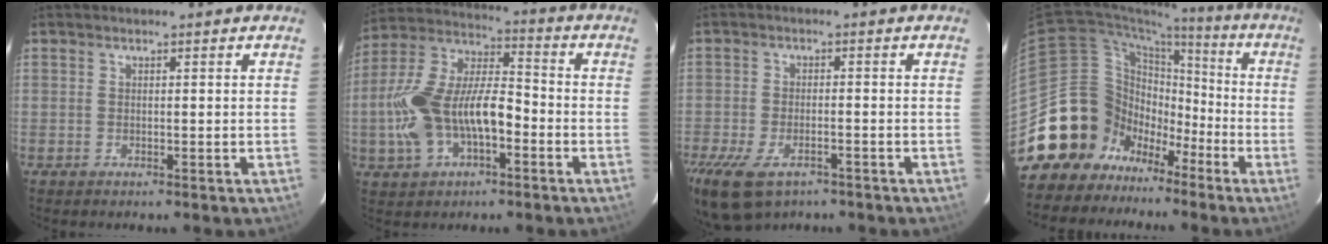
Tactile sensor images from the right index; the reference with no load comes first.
{"total": 15.9, "force": [-4.2, 5.4, 14.3], "torque": [-0.299, 0.002, -0.081]}
{"total": 12.3, "force": [-8.0, 6.0, 7.2], "torque": [-0.185, -0.038, -0.137]}
{"total": 17.7, "force": [-9.8, 14.4, 3.1], "torque": [-0.088, 0.071, -0.157]}